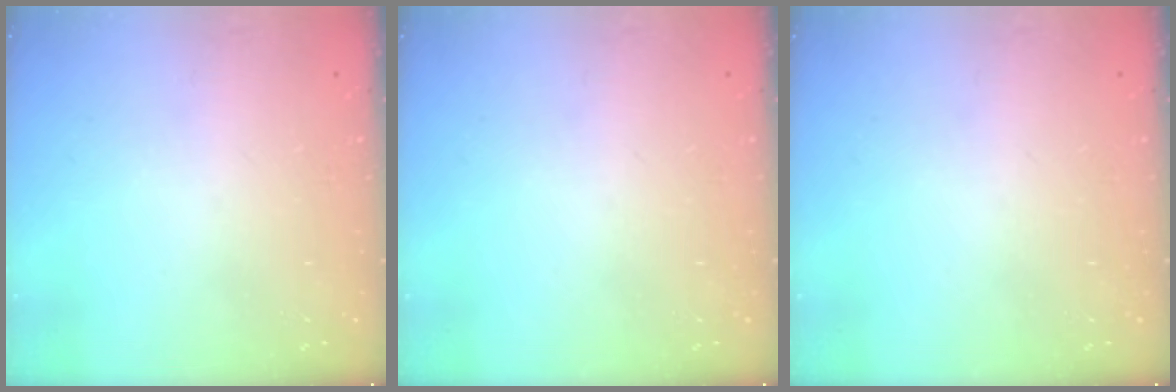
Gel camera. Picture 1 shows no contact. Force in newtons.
{"total": 0.0}
{"total": 0.0}